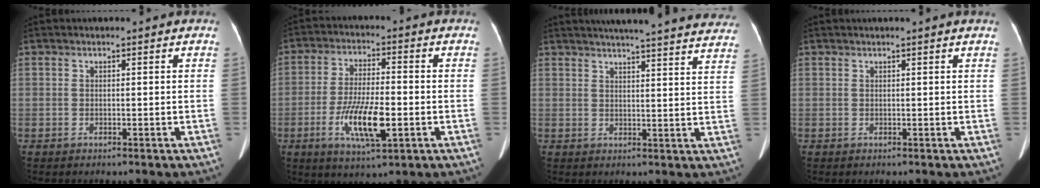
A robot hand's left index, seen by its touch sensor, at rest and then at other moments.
{"total": 9.9, "force": [-3.1, 2.2, 9.1], "torque": [-0.180, -0.011, -0.053]}
{"total": 27.2, "force": [25.0, 2.3, 10.6], "torque": [-0.157, -0.043, 0.290]}
{"total": 0.7, "force": [0.5, -0.3, 0.4], "torque": [-0.011, -0.002, 0.017]}